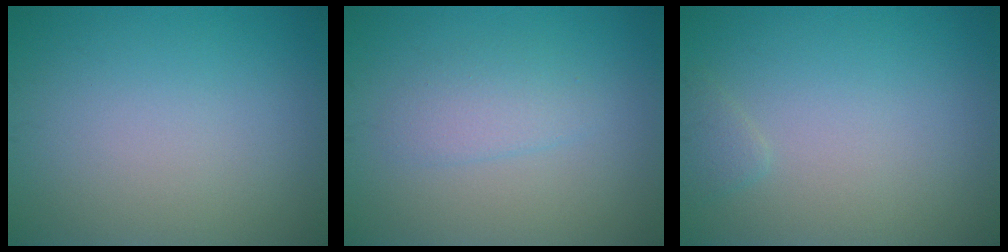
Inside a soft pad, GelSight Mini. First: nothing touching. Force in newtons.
{"total": 2.0, "press": 1.9, "slide": 0.1}
{"total": 0.9, "press": 0.9, "slide": 0.1}